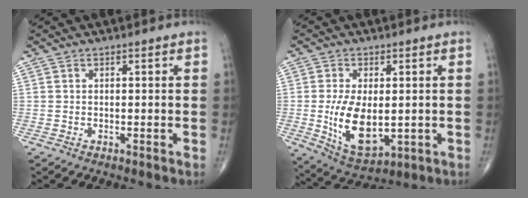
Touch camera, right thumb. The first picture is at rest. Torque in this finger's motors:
{"motor_torque": [0.60, 2.10, 1.04, -0.03, 0.41]}